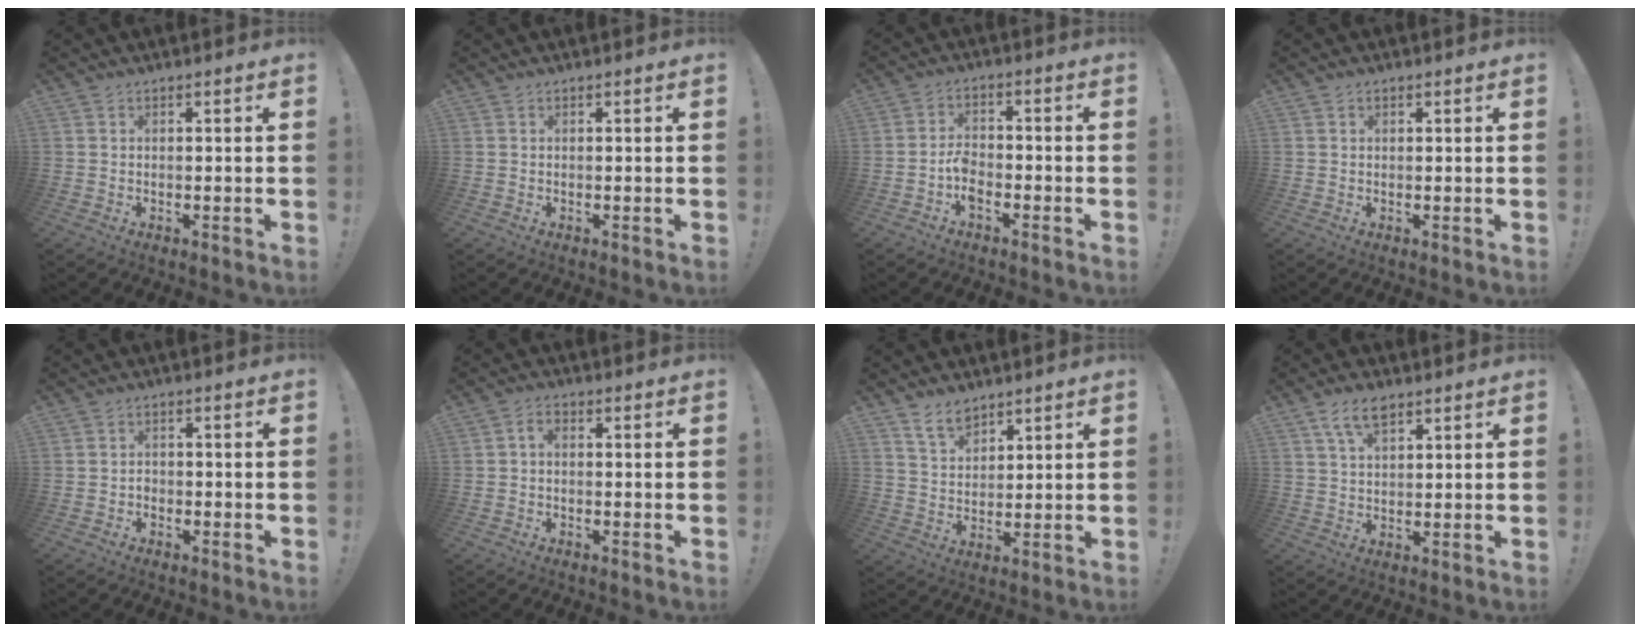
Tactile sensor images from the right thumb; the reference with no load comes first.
{"total": 0.0}
{"total": 4.7, "force": [-2.7, 2.2, 3.1], "torque": [-0.070, 0.003, -0.050]}
{"total": 0.5, "force": [0.2, 0.4, 0.2], "torque": [-0.002, 0.001, 0.003]}
{"total": 1.6, "force": [-1.3, 0.9, 0.5], "torque": [-0.014, 0.008, -0.021]}
{"total": 2.0, "force": [-0.6, 1.1, 1.5], "torque": [-0.028, 0.008, -0.010]}
{"total": 7.2, "force": [5.7, 3.7, 2.5], "torque": [-0.047, -0.029, 0.109]}
{"total": 7.0, "force": [4.1, 3.3, 4.5], "torque": [-0.086, -0.006, 0.076]}